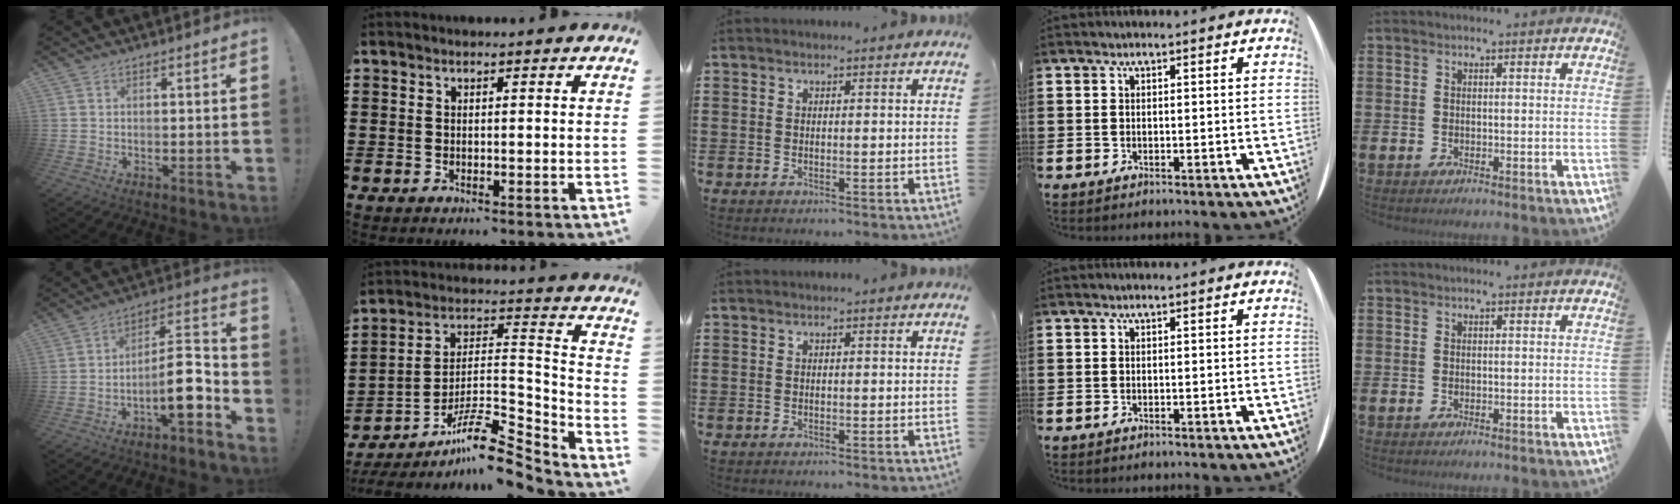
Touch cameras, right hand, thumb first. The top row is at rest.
{"thumb": {"total": 12.8, "force": [-5.1, 4.0, 11.0], "torque": [-0.176, 0.029, -0.084]}, "index": {"total": 10.4, "force": [-7.9, 2.7, 6.3], "torque": [-0.112, 0.015, -0.154]}}